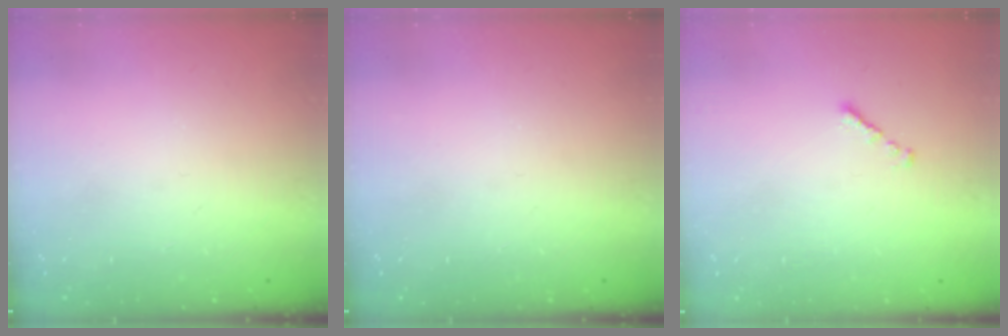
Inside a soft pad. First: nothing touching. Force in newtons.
{"total": 0.0}
{"total": 0.8, "press": 0.7, "slide": 0.4}